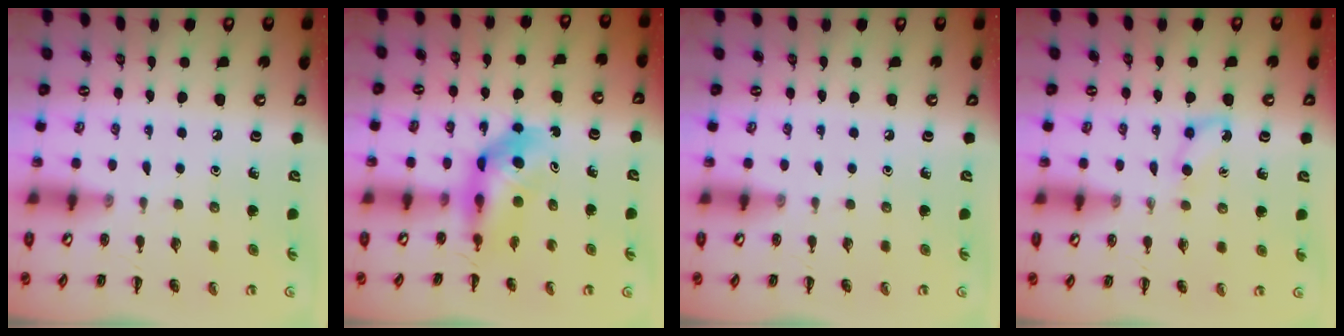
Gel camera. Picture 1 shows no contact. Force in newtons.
{"total": 5.5, "press": 5.5, "slide": 0.7}
{"total": 0.0}
{"total": 3.5, "press": 3.3, "slide": 1.2}